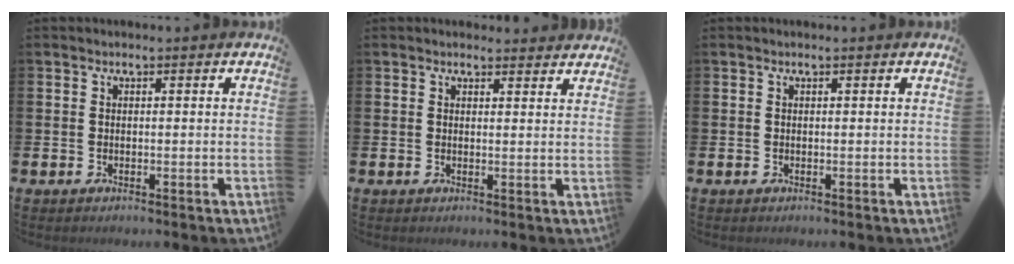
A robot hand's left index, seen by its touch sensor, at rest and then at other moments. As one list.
[{"total": 1.8, "force": [1.8, 0.4, -0.1], "torque": [0.008, -0.008, 0.032]}, {"total": 0.0}]